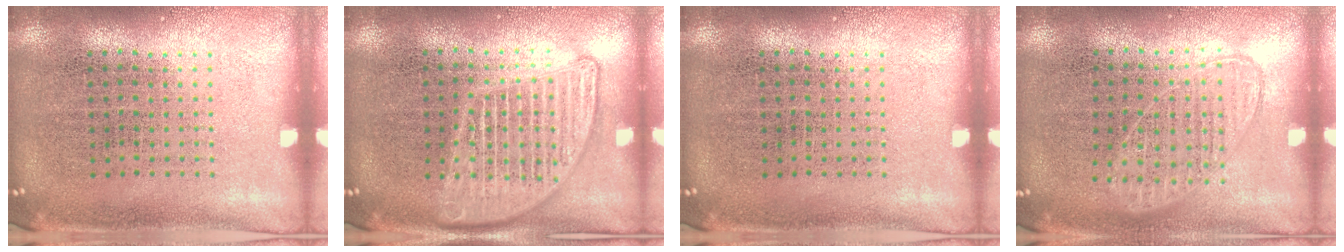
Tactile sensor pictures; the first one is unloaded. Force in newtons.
{"total": 2.3, "press": 2.3, "slide": 0.2}
{"total": 0.0}
{"total": 0.9, "press": 0.9, "slide": 0.3}